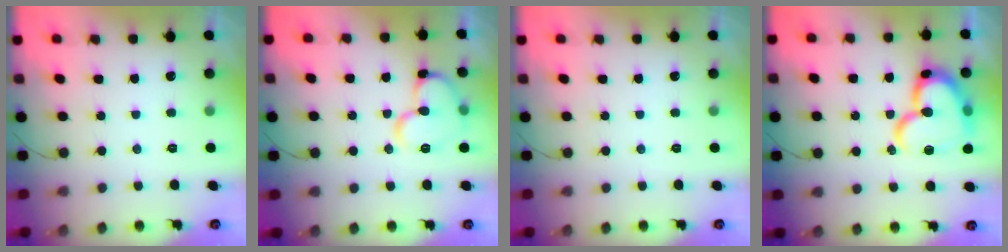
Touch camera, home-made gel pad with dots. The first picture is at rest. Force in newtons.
{"total": 12.5, "press": 12.3, "slide": 1.9}
{"total": 0.0}
{"total": 20.0, "press": 19.9, "slide": 2.5}